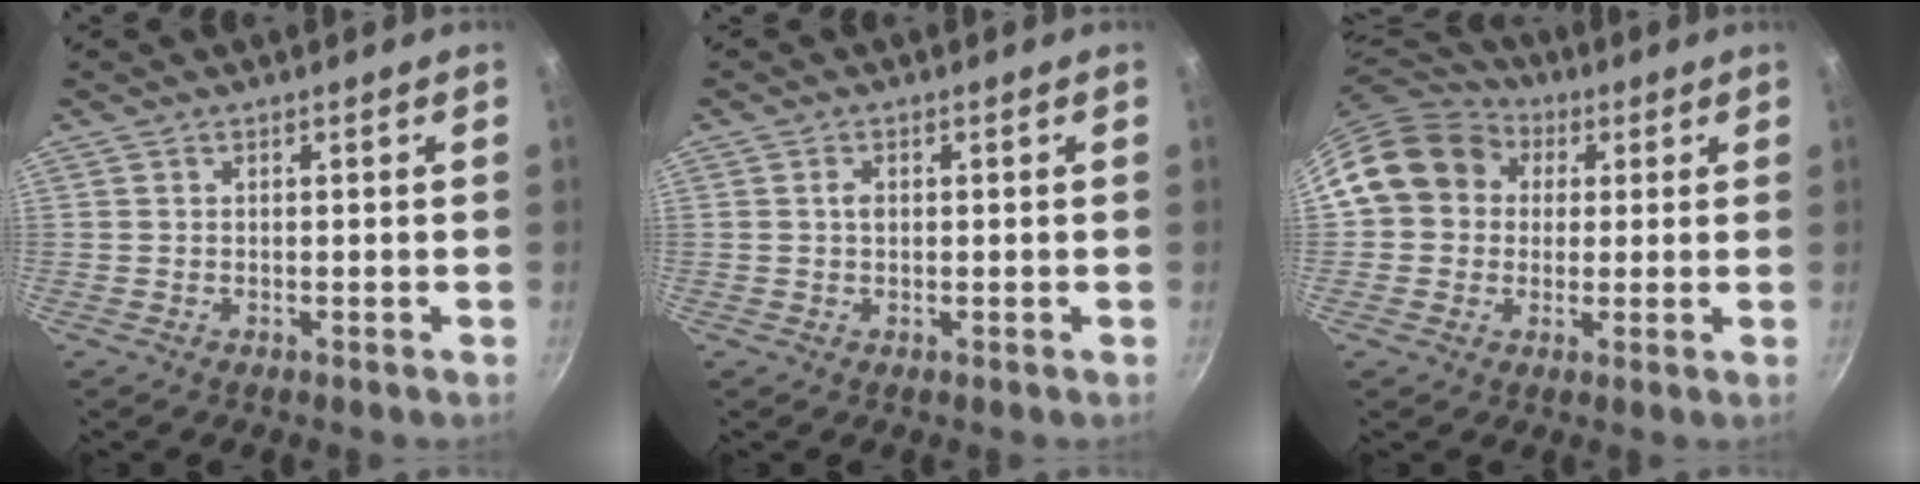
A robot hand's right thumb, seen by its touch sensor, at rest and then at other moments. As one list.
[{"total": 1.5, "force": [0.2, 1.0, 1.0], "torque": [-0.017, 0.003, 0.001]}, {"total": 13.0, "force": [2.9, 11.2, 5.8], "torque": [-0.072, 0.025, 0.035]}]